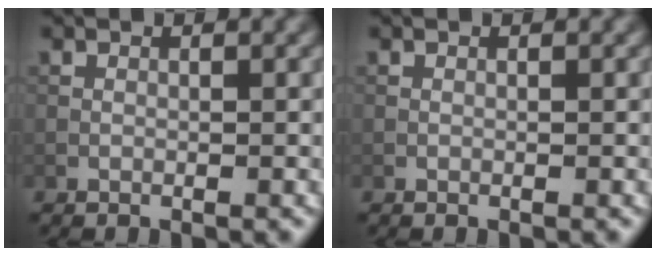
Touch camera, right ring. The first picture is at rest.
{"total": 0.0}